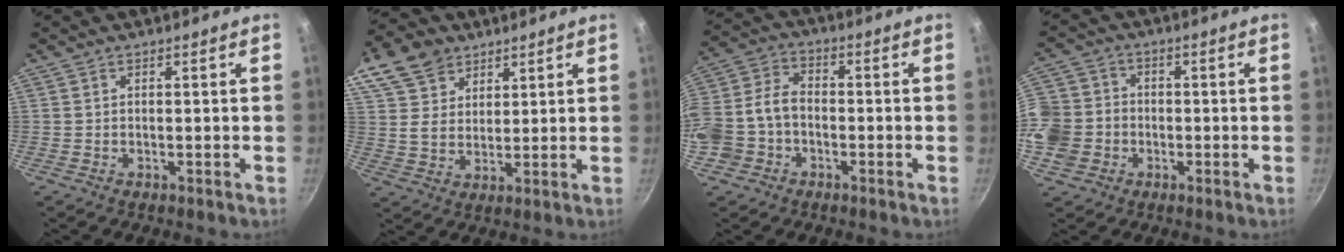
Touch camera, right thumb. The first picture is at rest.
{"total": 12.9, "force": [7.8, 8.9, 5.3], "torque": [-0.087, -0.010, 0.142]}
{"total": 12.4, "force": [-3.8, 9.3, 7.2], "torque": [-0.142, 0.048, -0.081]}
{"total": 13.9, "force": [-3.0, 12.2, 6.0], "torque": [-0.128, 0.038, -0.069]}